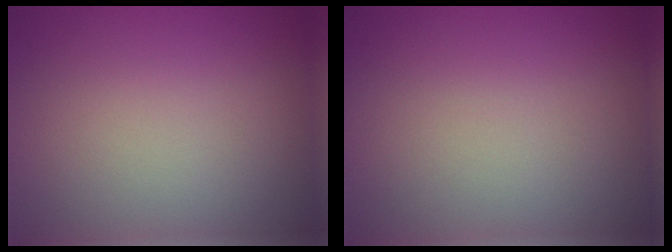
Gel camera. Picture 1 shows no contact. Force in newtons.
{"total": 0.0}